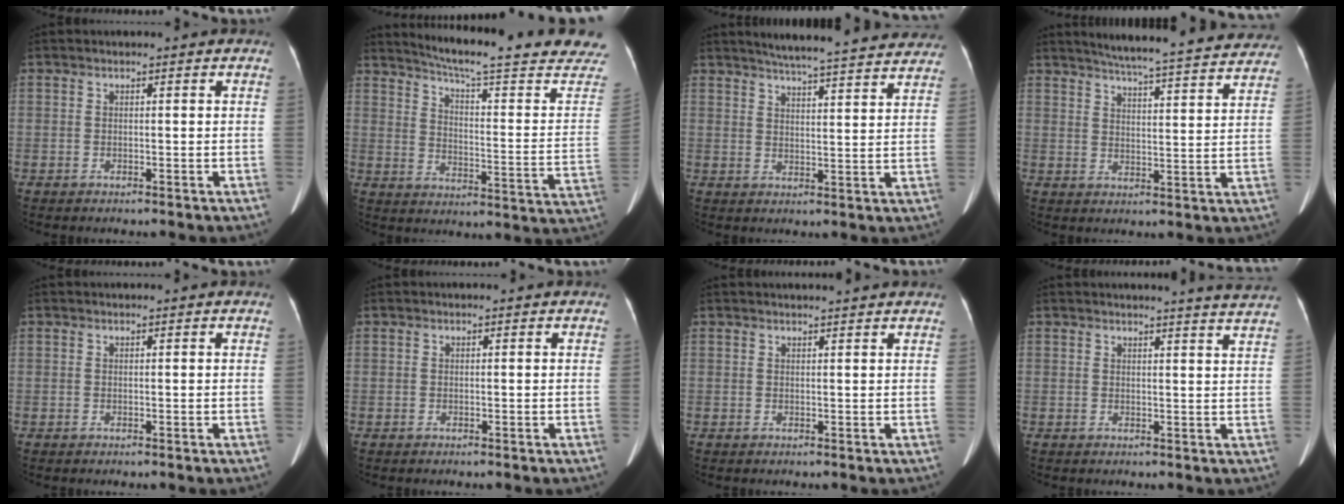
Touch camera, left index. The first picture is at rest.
{"total": 25.2, "force": [22.6, 0.7, 11.2], "torque": [-0.159, -0.084, 0.277]}
{"total": 21.2, "force": [19.5, 1.9, 8.1], "torque": [-0.117, -0.011, 0.240]}
{"total": 24.0, "force": [22.0, 2.0, 9.4], "torque": [-0.139, -0.030, 0.269]}
{"total": 0.0}
{"total": 0.0}
{"total": 4.8, "force": [4.5, -0.4, 1.5], "torque": [-0.018, 0.019, 0.051]}
{"total": 8.5, "force": [8.0, -1.3, 2.4], "torque": [-0.026, -0.031, 0.071]}